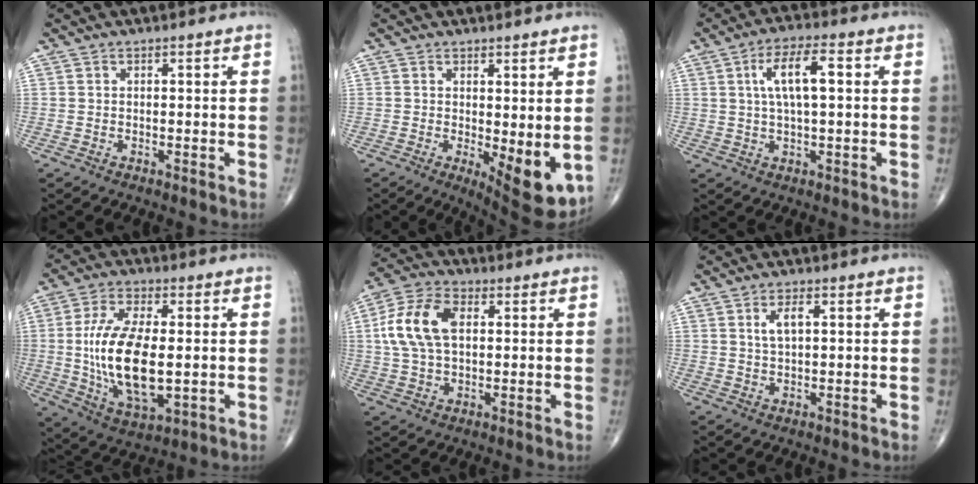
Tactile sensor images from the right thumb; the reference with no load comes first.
{"total": 9.5, "force": [-1.1, 3.5, 8.8], "torque": [-0.110, -0.024, -0.004]}
{"total": 8.4, "force": [1.7, 2.6, 7.8], "torque": [-0.144, 0.013, 0.029]}
{"total": 17.5, "force": [-0.6, 8.2, 15.4], "torque": [-0.293, -0.010, -0.002]}
{"total": 12.1, "force": [2.0, 7.2, 9.5], "torque": [-0.193, 0.018, 0.033]}
{"total": 3.5, "force": [1.0, 1.5, 3.0], "torque": [-0.058, 0.002, 0.018]}